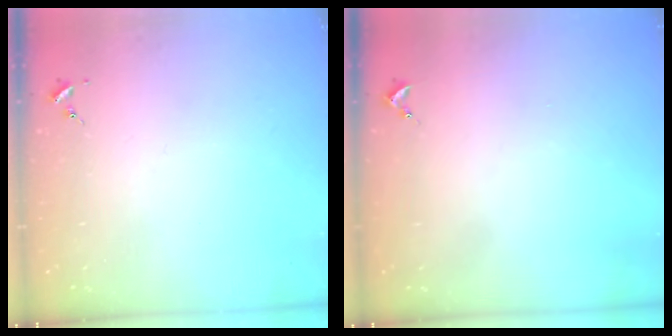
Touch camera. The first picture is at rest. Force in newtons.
{"total": 0.9, "press": 0.9, "slide": 0.0}